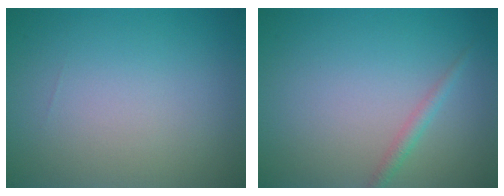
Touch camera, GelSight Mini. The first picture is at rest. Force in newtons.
{"total": 1.2, "press": 1.2, "slide": 0.1}